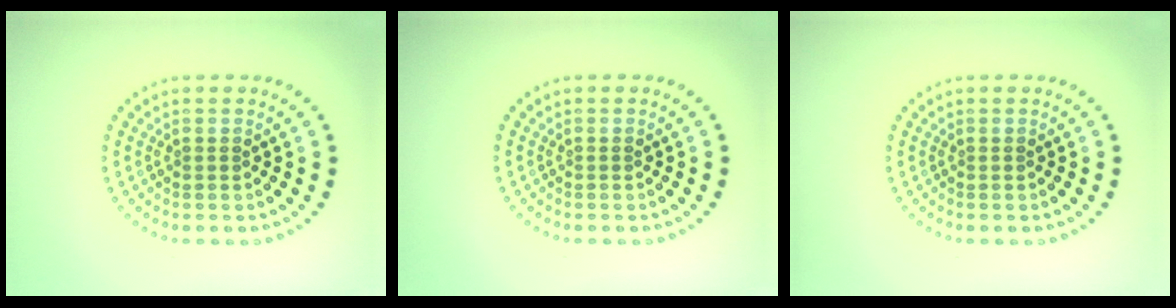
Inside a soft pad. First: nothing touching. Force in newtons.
{"total": 0.0}
{"total": 0.0}